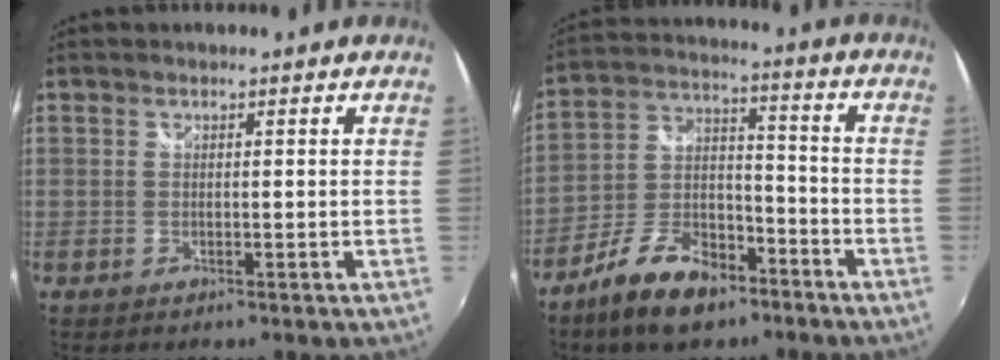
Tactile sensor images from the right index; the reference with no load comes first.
{"total": 13.6, "force": [-9.1, 6.4, 7.8], "torque": [-0.164, 0.011, -0.158]}